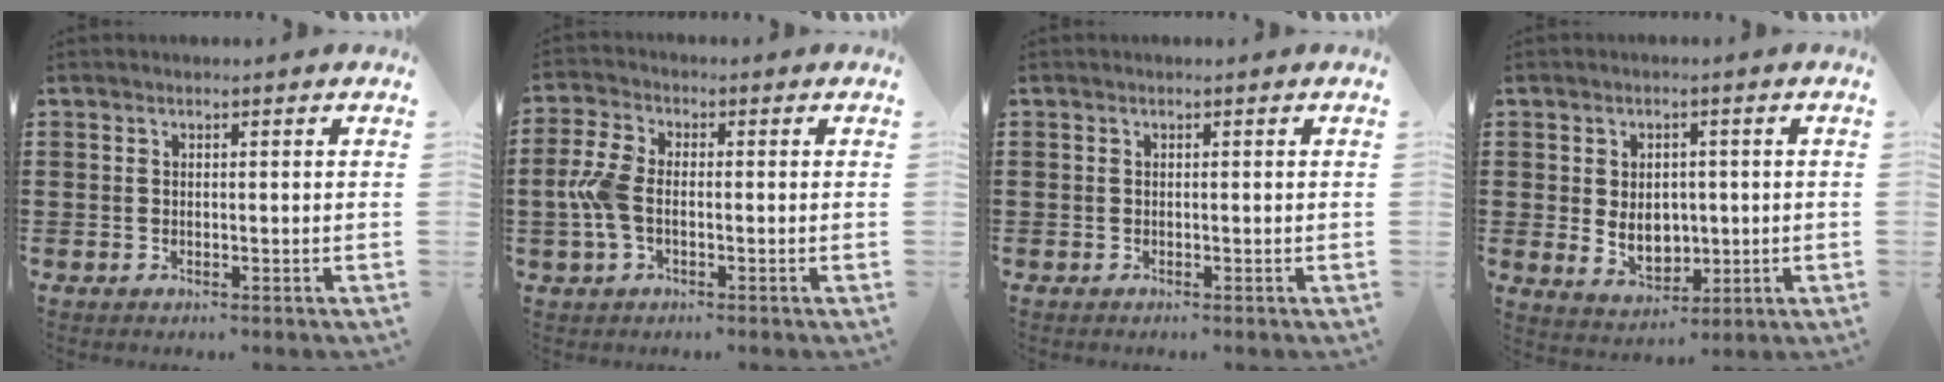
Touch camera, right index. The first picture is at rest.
{"total": 5.7, "force": [-0.9, 3.1, 4.7], "torque": [-0.128, -0.006, -0.027]}
{"total": 0.0}
{"total": 5.1, "force": [-0.1, 3.9, 3.3], "torque": [-0.047, 0.001, -0.006]}